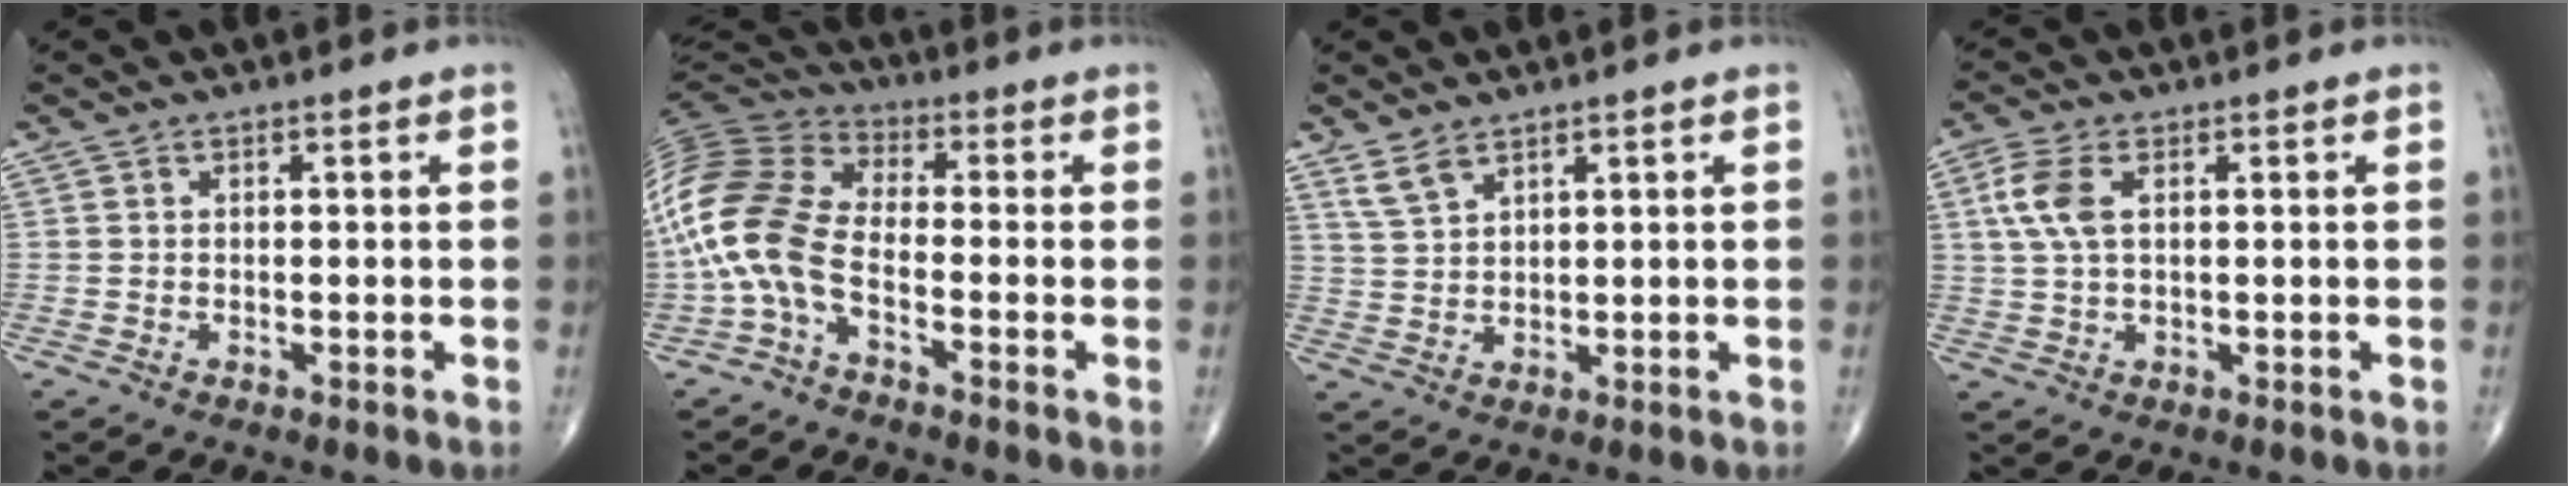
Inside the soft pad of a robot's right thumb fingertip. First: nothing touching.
{"total": 13.9, "force": [-3.9, 7.0, 11.4], "torque": [-0.254, 0.050, -0.089]}
{"total": 3.8, "force": [2.9, 1.5, 2.0], "torque": [-0.041, -0.012, 0.066]}
{"total": 6.1, "force": [1.7, 3.1, 5.0], "torque": [-0.127, 0.011, 0.033]}